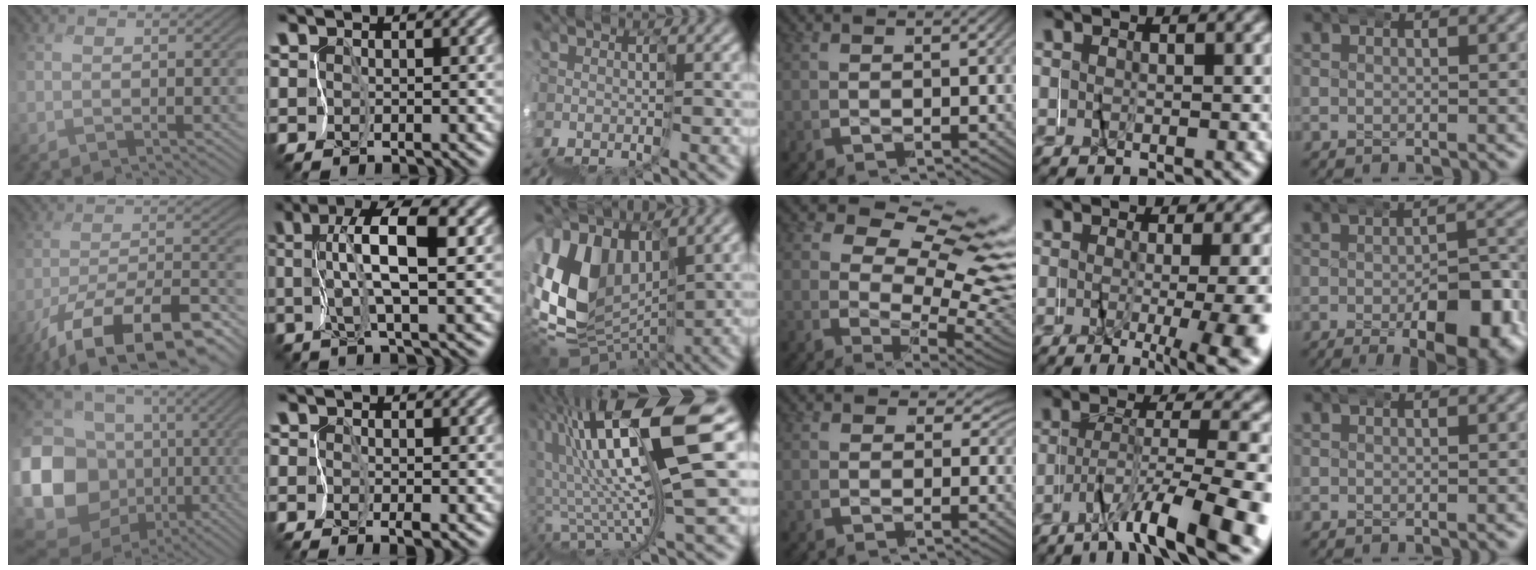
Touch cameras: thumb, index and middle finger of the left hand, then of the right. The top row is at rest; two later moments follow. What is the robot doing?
{"motion": "wrap", "object": "masking tape"}